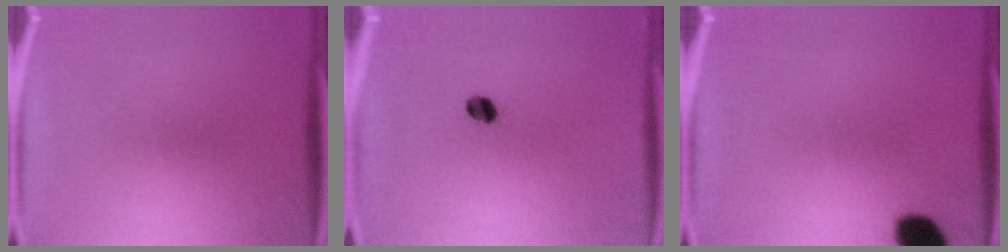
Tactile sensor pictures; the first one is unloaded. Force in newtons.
{"total": 3.2}
{"total": 7.3}